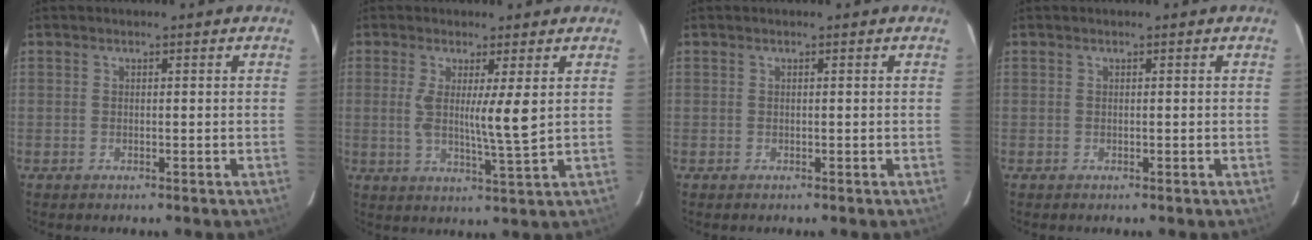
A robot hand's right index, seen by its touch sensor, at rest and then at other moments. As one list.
[{"total": 6.7, "force": [1.2, -0.4, 6.5], "torque": [-0.116, -0.015, 0.022]}, {"total": 0.0}, {"total": 0.0}]